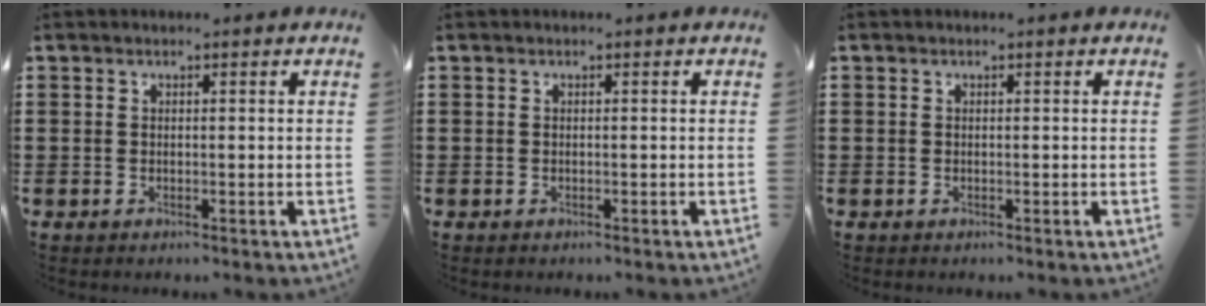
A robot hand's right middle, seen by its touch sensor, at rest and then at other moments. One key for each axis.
{"total": 0.0}
{"total": 0.0}